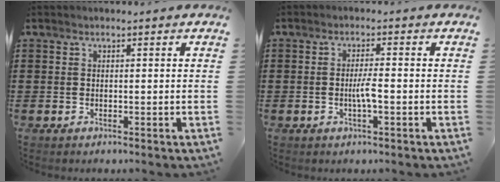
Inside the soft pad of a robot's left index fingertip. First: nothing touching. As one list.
[{"total": 3.1, "force": [-0.7, 0.4, 3.0], "torque": [-0.060, -0.001, -0.015]}]